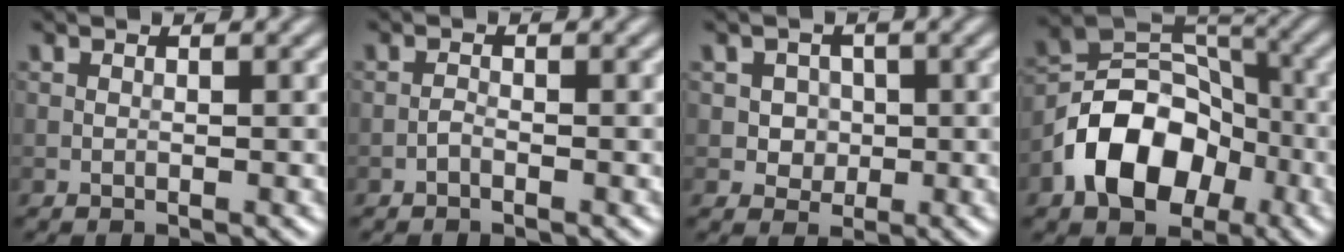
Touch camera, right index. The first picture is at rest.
{"total": 0.6, "force": [-0.5, 0.2, 0.4], "torque": [-0.008, 0.001, -0.012]}
{"total": 2.5, "force": [0.3, 2.3, 1.0], "torque": [-0.004, 0.000, 0.006]}
{"total": 9.4, "force": [-4.0, 6.4, 5.6], "torque": [-0.092, 0.002, -0.079]}